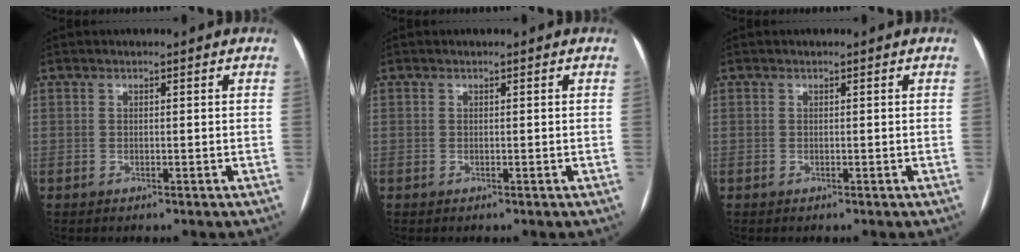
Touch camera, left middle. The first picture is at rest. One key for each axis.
{"total": 0.0}
{"total": 0.0}